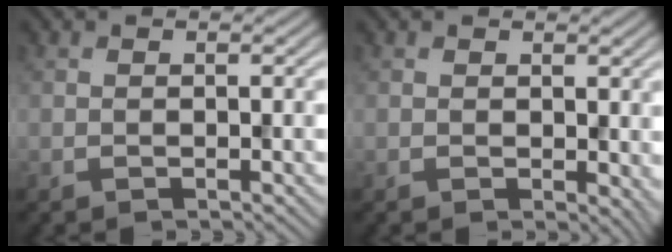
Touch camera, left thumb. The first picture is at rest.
{"total": 2.0, "force": [0.2, 1.2, 1.5], "torque": [-0.016, -0.006, 0.006]}